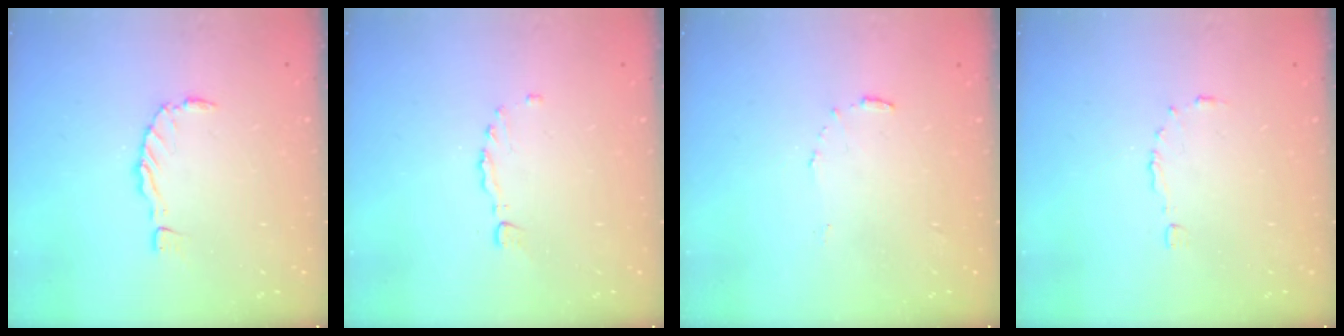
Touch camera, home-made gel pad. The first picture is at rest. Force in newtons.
{"total": 1.4, "press": 1.3, "slide": 0.3}
{"total": 4.4, "press": 4.4, "slide": 0.2}
{"total": 4.7, "press": 4.7, "slide": 0.4}